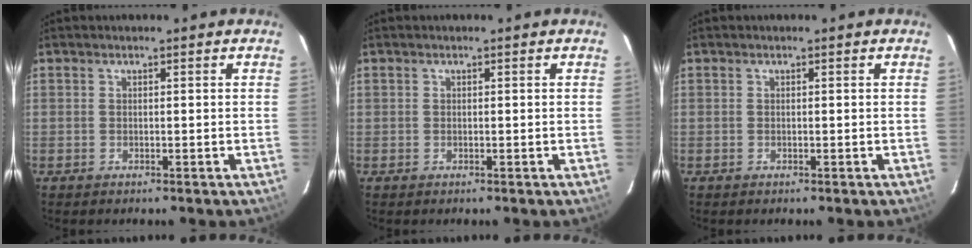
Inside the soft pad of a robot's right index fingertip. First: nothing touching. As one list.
[{"total": 0.0}, {"total": 0.0}]